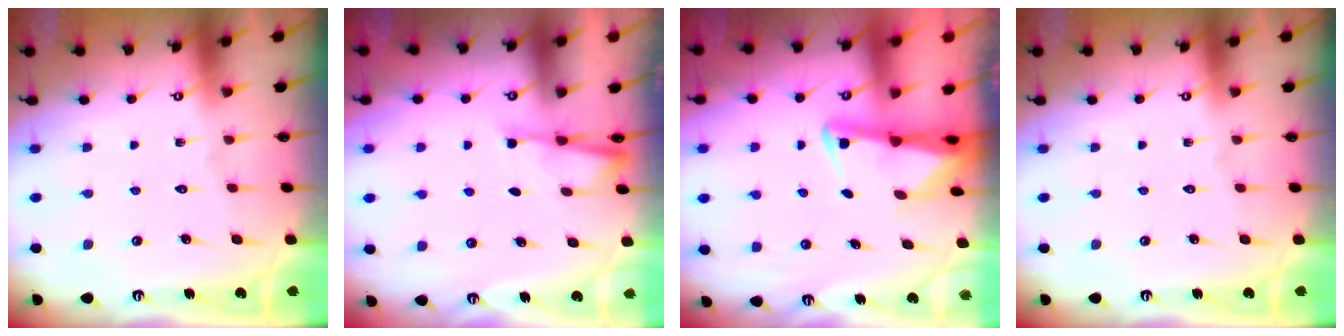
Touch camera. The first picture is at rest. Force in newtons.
{"total": 2.5, "press": 2.4, "slide": 0.4}
{"total": 2.5, "press": 2.4, "slide": 0.6}
{"total": 0.0}